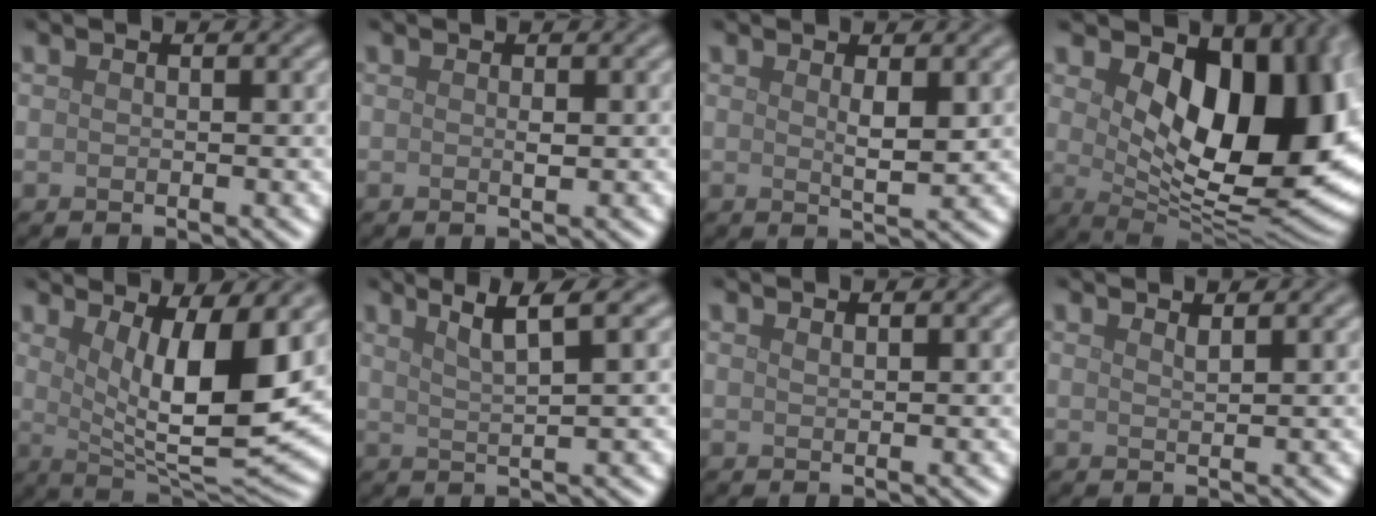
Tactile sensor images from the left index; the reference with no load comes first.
{"total": 0.7, "force": [0.1, 0.2, 0.6], "torque": [-0.013, -0.002, 0.001]}
{"total": 2.1, "force": [0.8, 0.4, 1.9], "torque": [-0.034, -0.005, 0.015]}
{"total": 14.1, "force": [3.1, 7.4, 11.6], "torque": [-0.130, -0.006, 0.055]}
{"total": 10.4, "force": [2.4, 2.9, 9.7], "torque": [-0.145, -0.015, 0.045]}
{"total": 3.9, "force": [2.4, 0.5, 3.0], "torque": [-0.039, 0.009, 0.043]}
{"total": 0.8, "force": [0.7, 0.1, 0.3], "torque": [0.000, 0.001, 0.012]}
{"total": 1.2, "force": [1.0, 0.2, 0.5], "torque": [-0.002, 0.002, 0.016]}